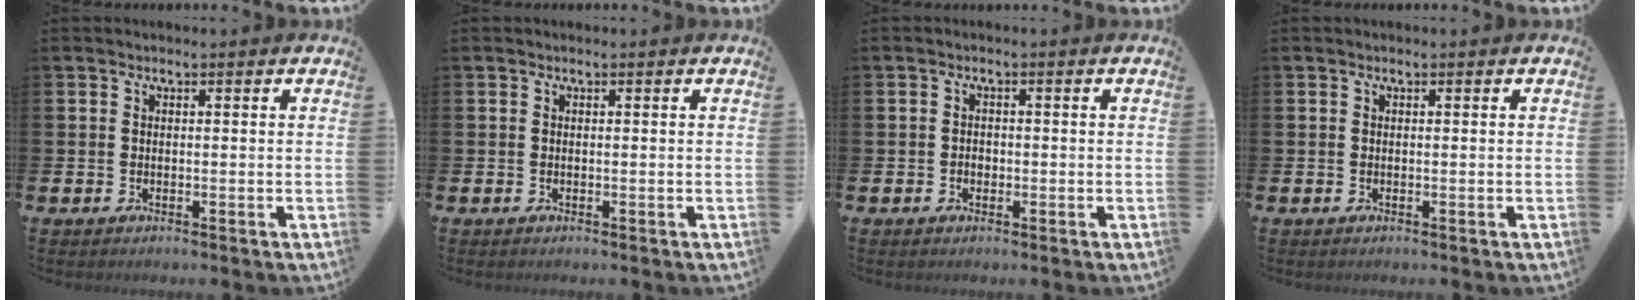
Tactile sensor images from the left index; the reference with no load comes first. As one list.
[{"total": 0.0}, {"total": 1.1, "force": [-0.4, 1.0, 0.5], "torque": [-0.008, 0.003, -0.010]}, {"total": 0.0}]